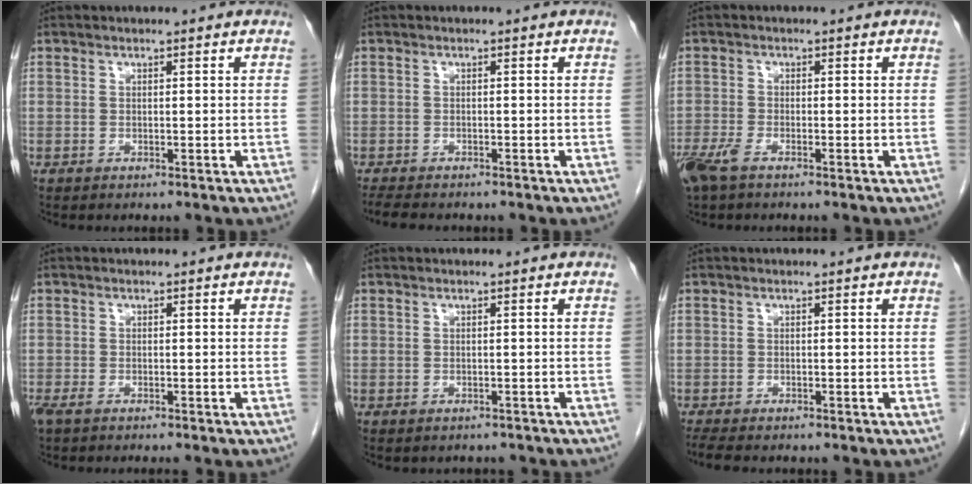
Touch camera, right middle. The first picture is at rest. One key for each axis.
{"total": 4.5, "fx": -3.9, "fy": 1.1, "fz": 2.0, "tx": -0.035, "ty": -0.011, "tz": -0.059}
{"total": 4.2, "fx": -2.9, "fy": 1.2, "fz": 2.8, "tx": -0.065, "ty": -0.008, "tz": -0.056}
{"total": 2.3, "fx": -1.7, "fy": 0.6, "fz": 1.5, "tx": -0.030, "ty": -0.007, "tz": -0.028}
{"total": 2.0, "fx": -1.8, "fy": 0.9, "fz": 0.2, "tx": -0.008, "ty": 0.000, "tz": -0.021}
{"total": 4.0, "fx": -3.4, "fy": 0.9, "fz": 2.0, "tx": -0.034, "ty": -0.012, "tz": -0.052}